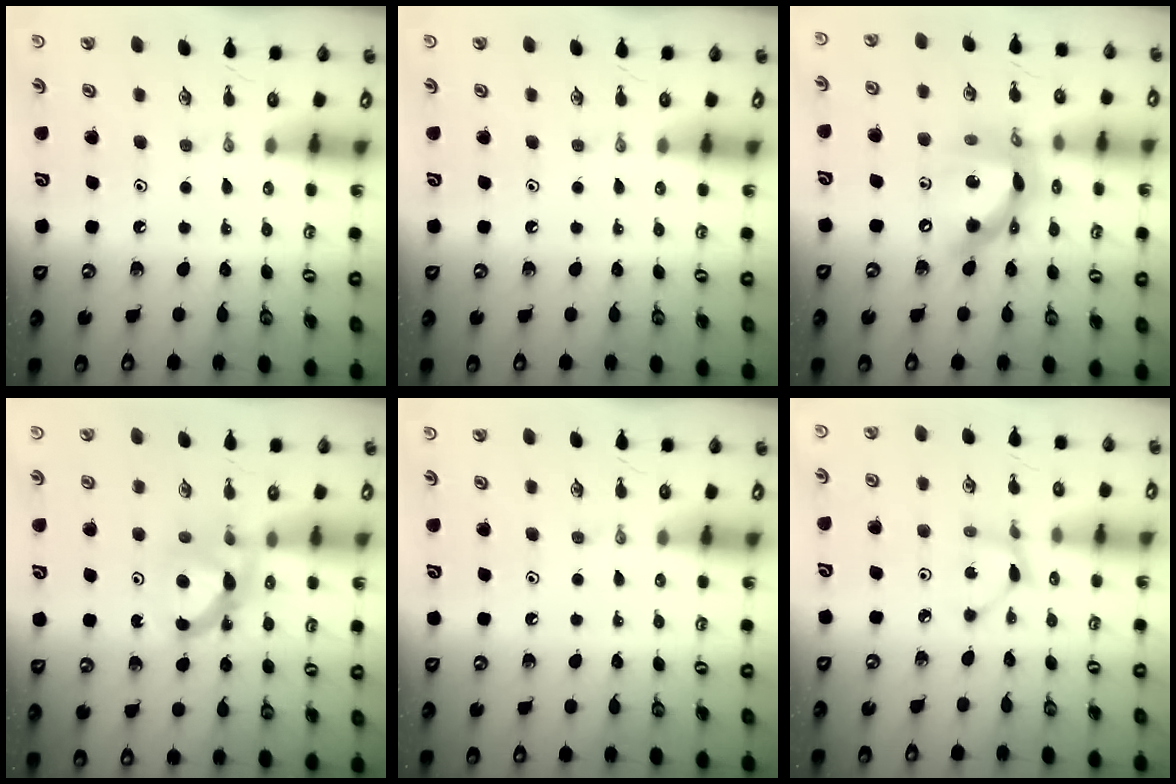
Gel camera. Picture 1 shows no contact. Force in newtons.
{"total": 0.0}
{"total": 13.6, "press": 13.5, "slide": 1.7}
{"total": 7.2, "press": 7.2, "slide": 0.4}
{"total": 0.0}
{"total": 2.4, "press": 2.4, "slide": 0.3}